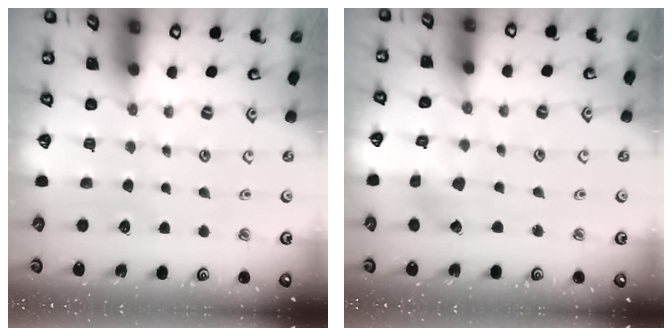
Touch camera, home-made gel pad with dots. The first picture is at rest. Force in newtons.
{"total": 2.6, "press": 2.5, "slide": 0.3}